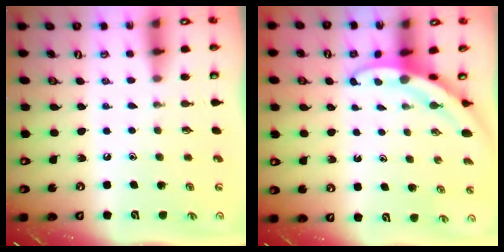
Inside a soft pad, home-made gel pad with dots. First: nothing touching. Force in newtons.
{"total": 3.2, "press": 3.2, "slide": 0.3}